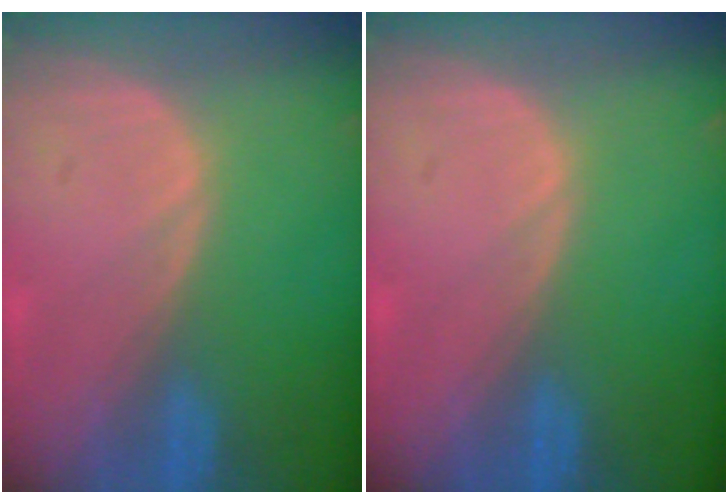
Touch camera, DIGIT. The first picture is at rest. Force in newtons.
{"total": 0.0}